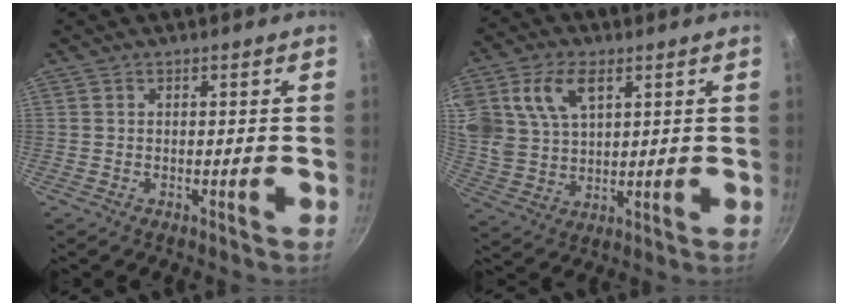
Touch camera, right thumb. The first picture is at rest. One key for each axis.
{"total": 13.7, "fx": 5.6, "fy": 8.7, "fz": 8.9, "tx": -0.170, "ty": -0.006, "tz": 0.113}